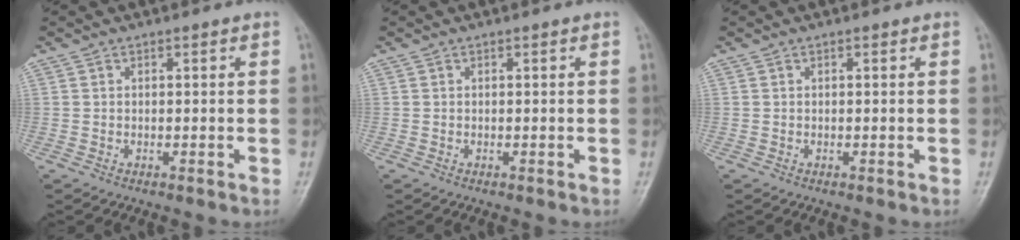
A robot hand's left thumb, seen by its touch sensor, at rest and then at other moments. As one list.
[{"total": 0.0}, {"total": 0.0}]